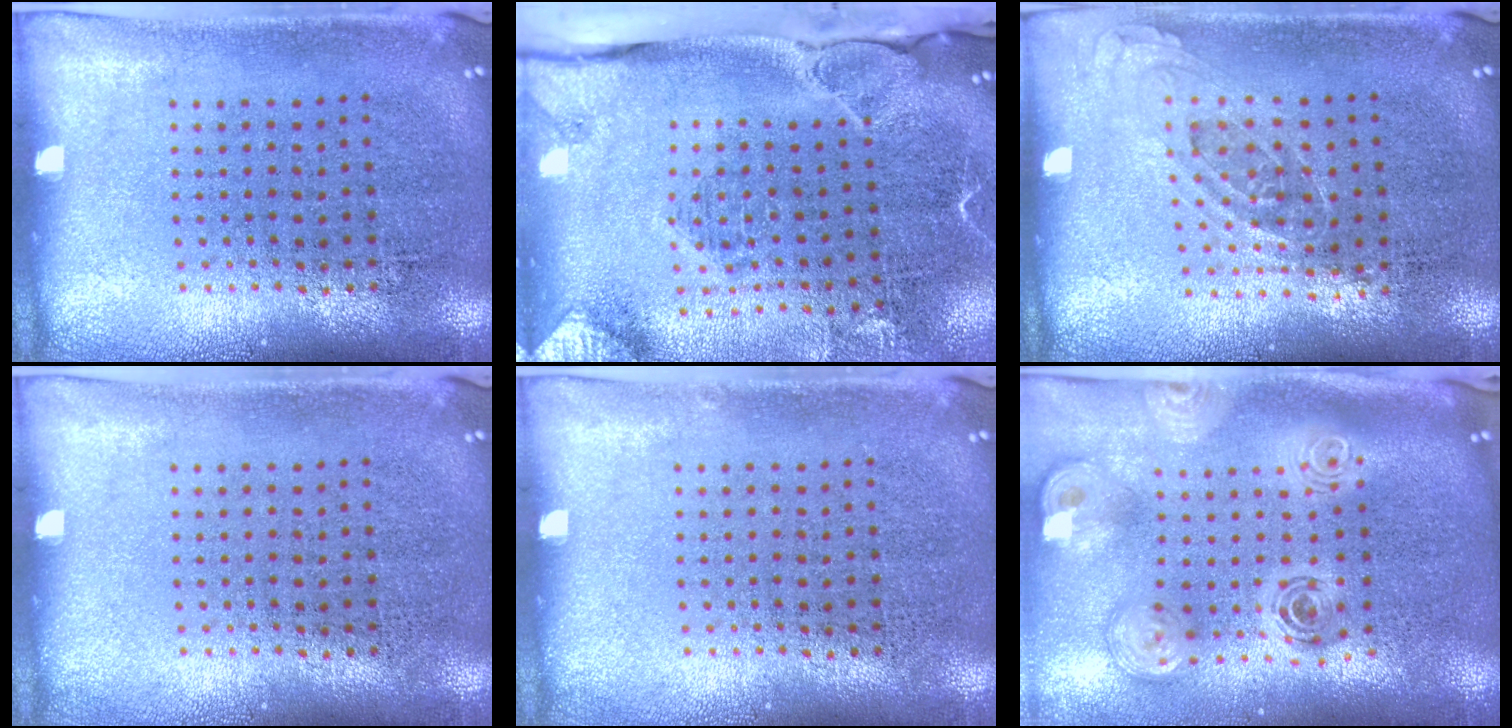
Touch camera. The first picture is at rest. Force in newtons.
{"total": 2.7, "press": 2.2, "slide": 1.6}
{"total": 0.8, "press": 0.6, "slide": 0.5}
{"total": 0.0}
{"total": 0.0}
{"total": 2.8, "press": 1.9, "slide": 2.0}